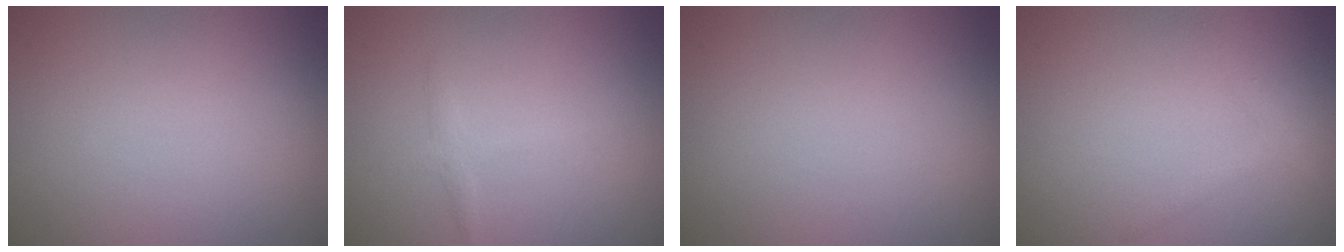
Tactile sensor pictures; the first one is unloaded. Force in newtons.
{"total": 1.3, "press": 1.3, "slide": 0.1}
{"total": 0.0}
{"total": 1.4, "press": 1.4, "slide": 0.1}